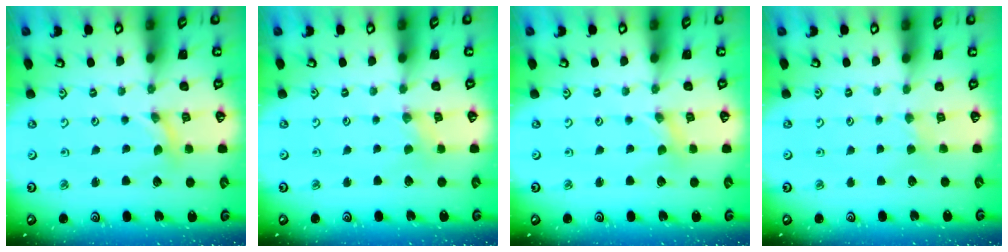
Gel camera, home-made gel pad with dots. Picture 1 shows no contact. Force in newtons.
{"total": 1.5, "press": 1.5, "slide": 0.3}
{"total": 0.0}
{"total": 2.0, "press": 1.9, "slide": 0.3}